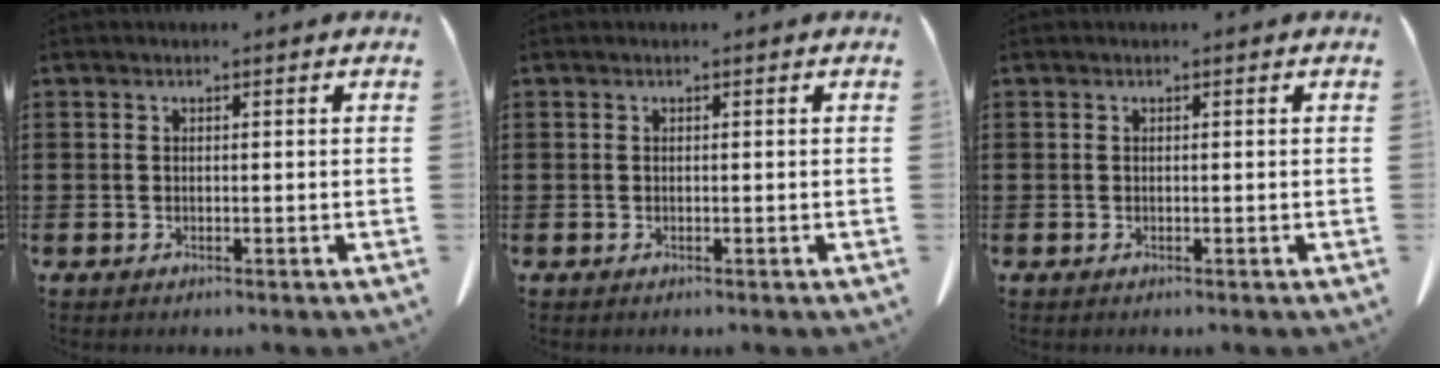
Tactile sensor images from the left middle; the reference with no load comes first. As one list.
[{"total": 0.0}, {"total": 0.0}]